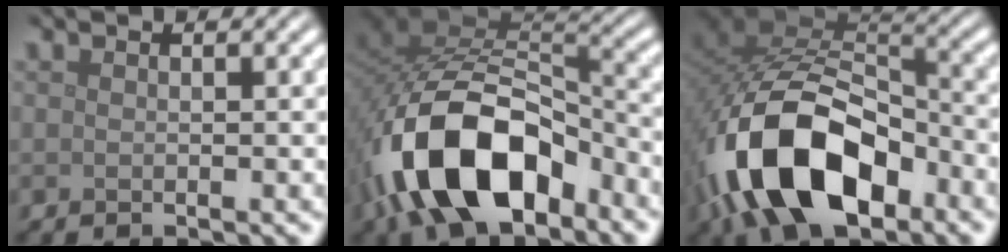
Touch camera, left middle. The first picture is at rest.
{"total": 13.3, "force": [-6.4, 7.1, 9.2], "torque": [-0.177, -0.008, -0.118]}
{"total": 13.8, "force": [-6.1, 7.7, 9.7], "torque": [-0.194, -0.009, -0.110]}